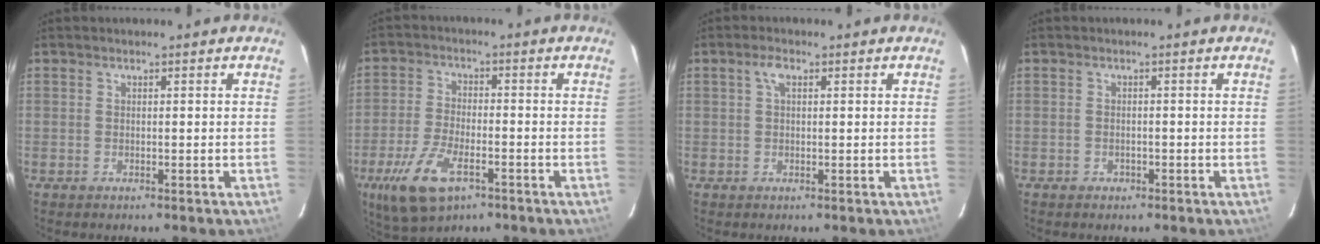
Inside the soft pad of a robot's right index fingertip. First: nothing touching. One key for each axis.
{"total": 11.2, "fx": -5.7, "fy": 5.1, "fz": 8.2, "tx": -0.187, "ty": -0.019, "tz": -0.104}
{"total": 2.1, "fx": 0.9, "fy": 0.9, "fz": 1.7, "tx": -0.036, "ty": 0.007, "tz": 0.016}
{"total": 1.3, "fx": -0.7, "fy": 1.1, "fz": 0.1, "tx": 0.000, "ty": 0.002, "tz": -0.007}